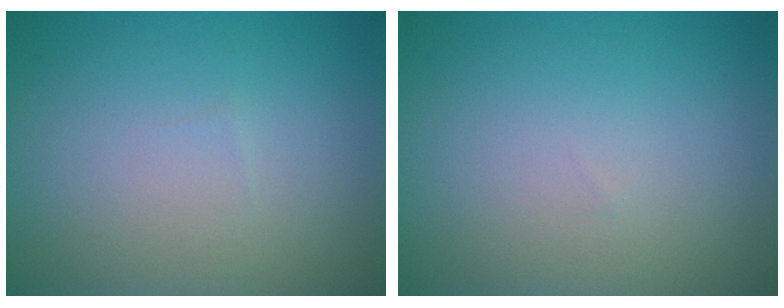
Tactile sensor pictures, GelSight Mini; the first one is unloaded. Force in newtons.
{"total": 0.0}